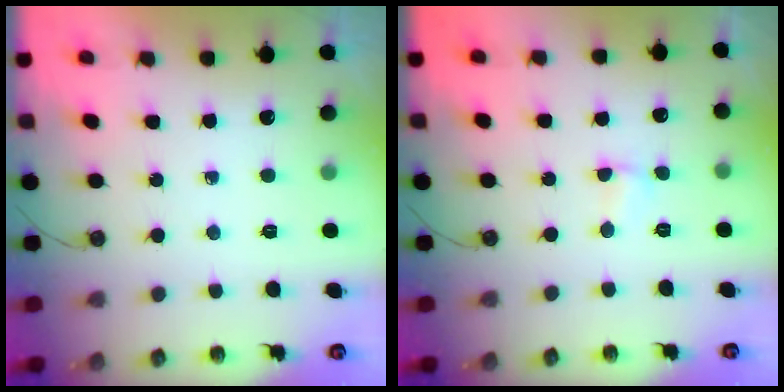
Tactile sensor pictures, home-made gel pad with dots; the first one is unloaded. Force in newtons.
{"total": 1.1, "press": 1.0, "slide": 0.3}